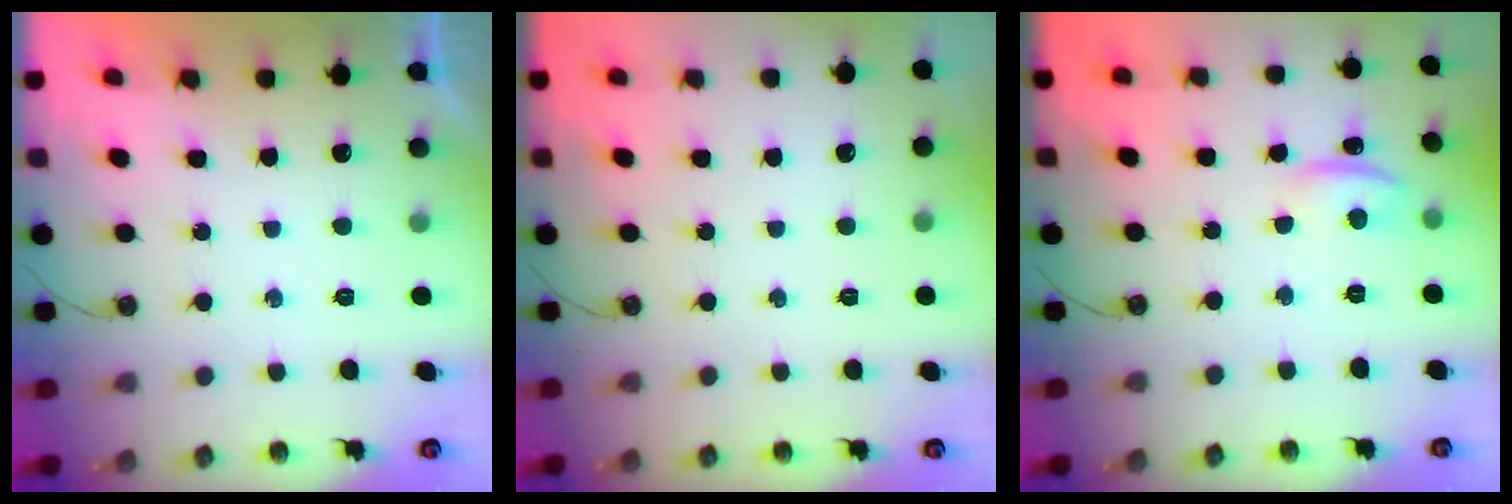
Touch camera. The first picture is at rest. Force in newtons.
{"total": 0.0}
{"total": 11.6, "press": 2.8, "slide": 11.2}